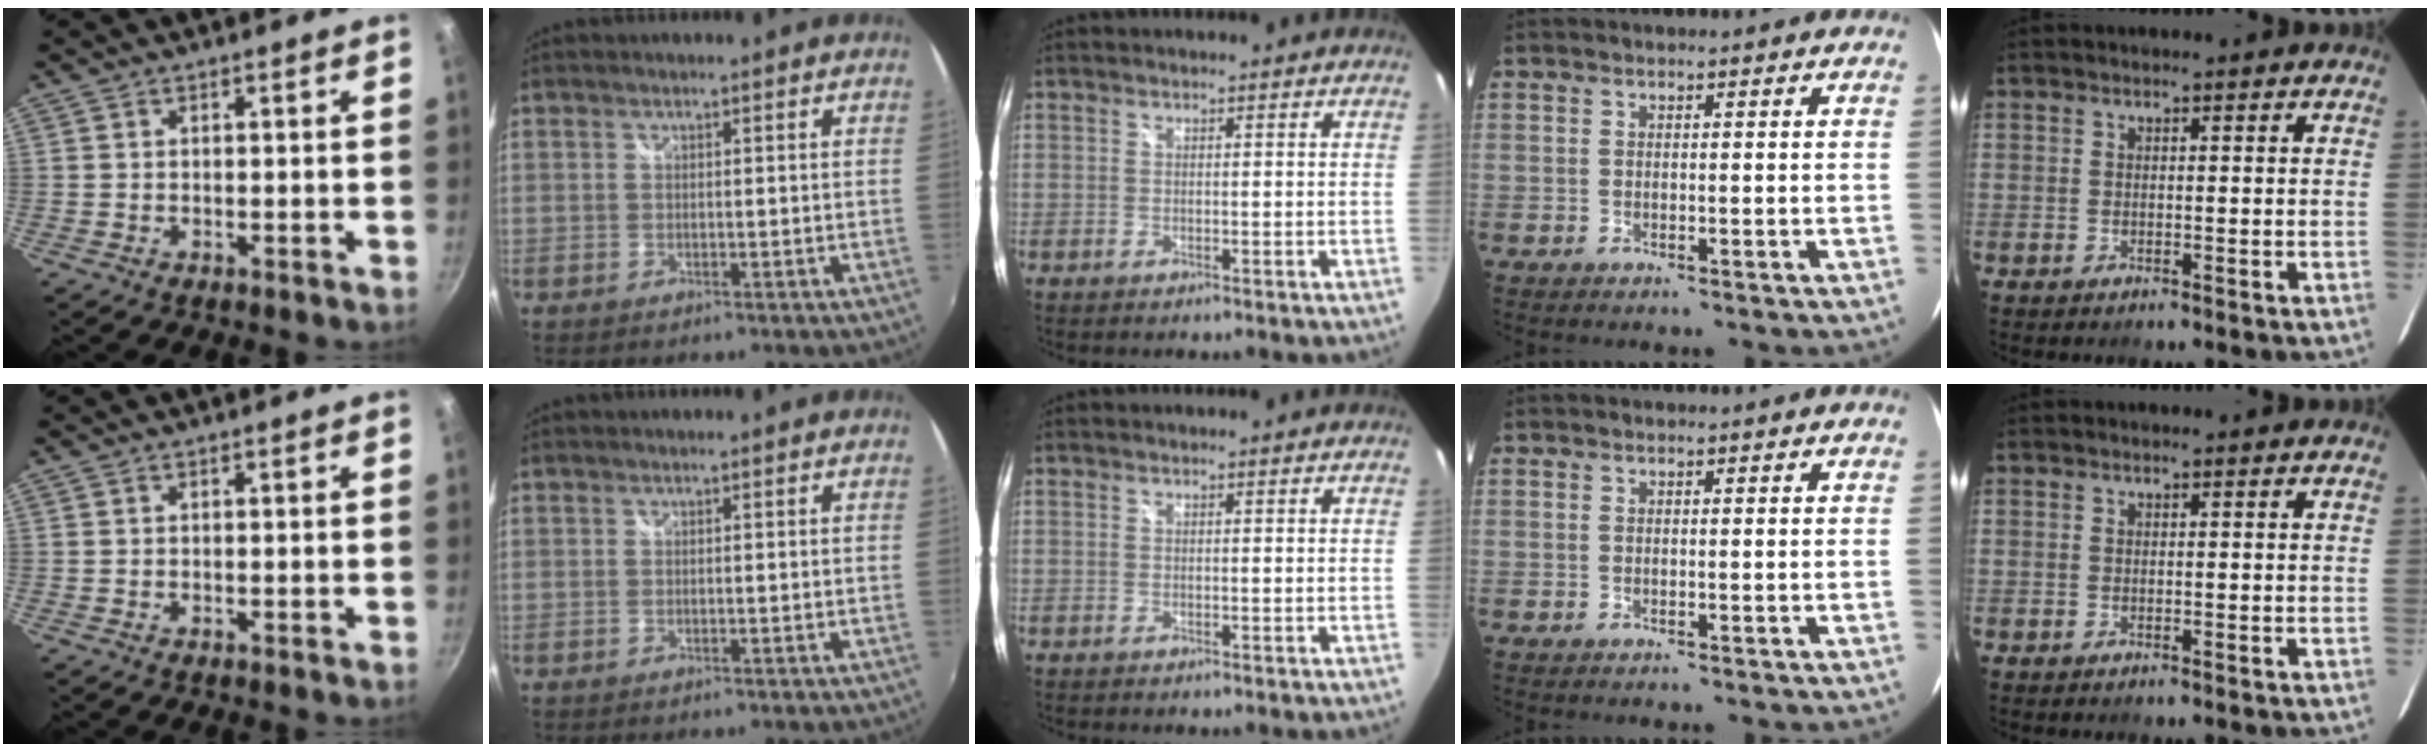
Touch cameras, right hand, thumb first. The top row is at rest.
{}